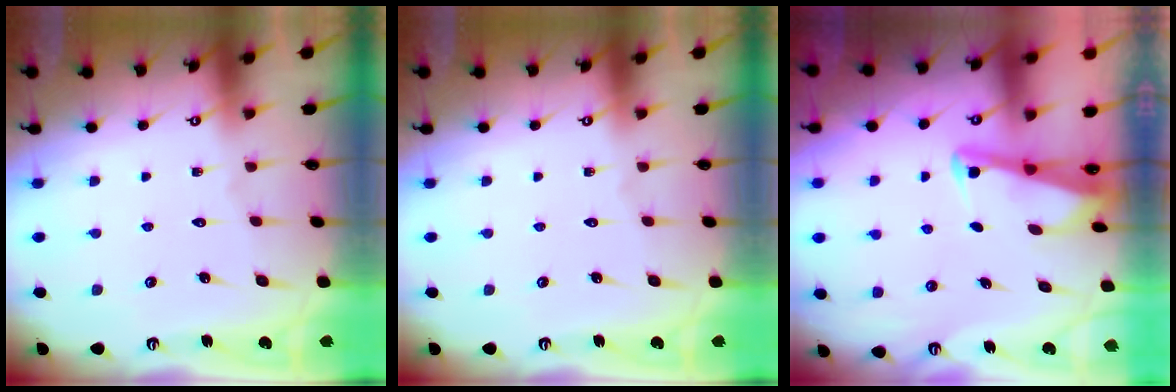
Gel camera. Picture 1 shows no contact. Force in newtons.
{"total": 0.0}
{"total": 2.7, "press": 2.7, "slide": 0.3}